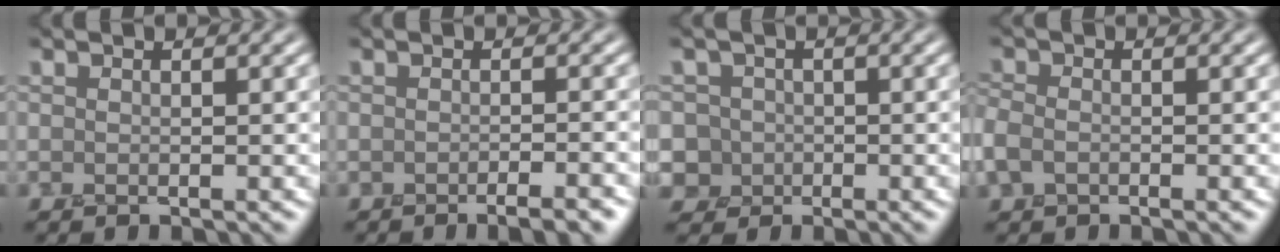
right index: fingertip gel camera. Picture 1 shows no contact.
{"total": 2.7, "force": [-1.8, 0.5, 1.9], "torque": [-0.010, 0.009, -0.025]}
{"total": 5.0, "force": [0.3, 4.9, 0.8], "torque": [-0.009, 0.031, -0.018]}
{"total": 1.5, "force": [-0.6, 1.2, 0.6], "torque": [-0.014, 0.005, -0.019]}